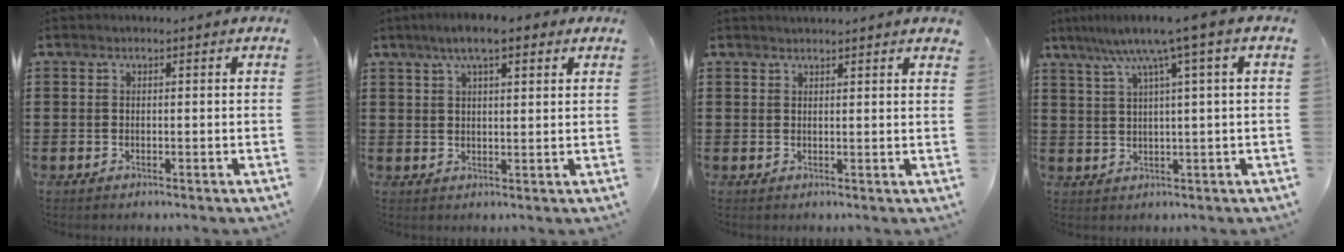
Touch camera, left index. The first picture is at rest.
{"total": 5.5, "force": [3.4, 1.3, 4.1], "torque": [-0.078, 0.008, 0.056]}
{"total": 1.4, "force": [1.4, -0.1, 0.2], "torque": [-0.005, 0.001, 0.028]}
{"total": 6.8, "force": [3.1, -0.4, 6.0], "torque": [-0.126, -0.007, 0.047]}